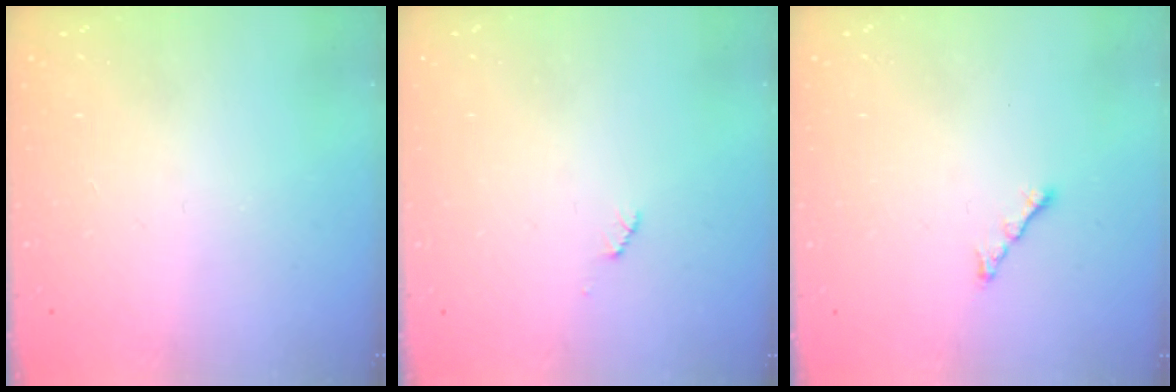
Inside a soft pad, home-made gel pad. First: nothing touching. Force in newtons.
{"total": 2.5, "press": 2.5, "slide": 0.4}
{"total": 2.3, "press": 2.2, "slide": 0.7}